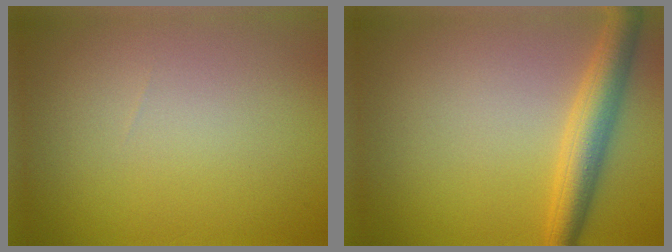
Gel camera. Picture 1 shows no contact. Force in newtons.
{"total": 4.2, "press": 4.2, "slide": 0.1}